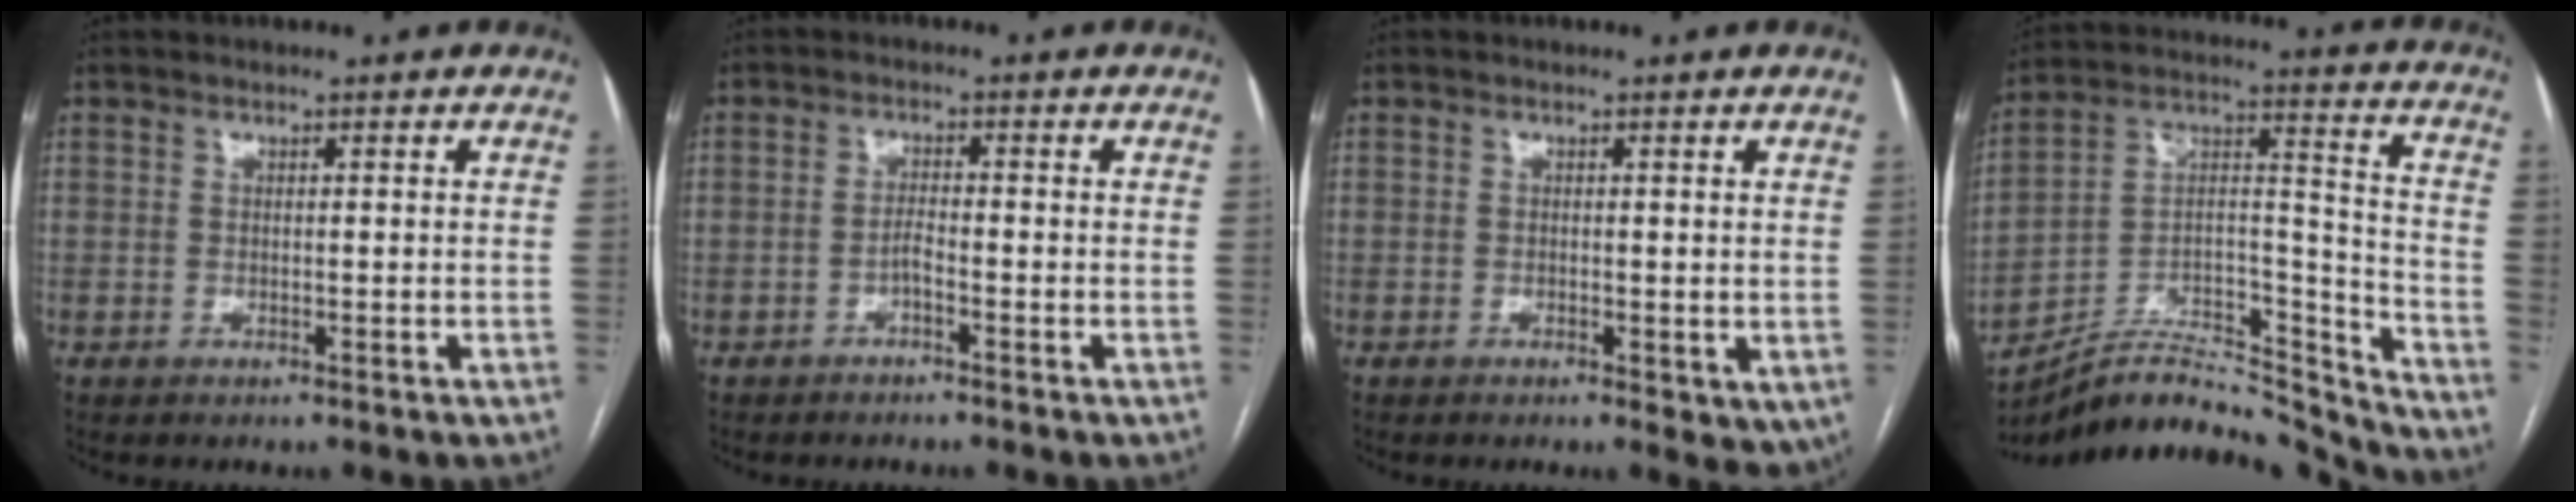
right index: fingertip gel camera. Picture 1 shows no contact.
{"total": 1.5, "force": [-1.1, 0.5, 1.0], "torque": [-0.014, 0.004, -0.020]}
{"total": 4.0, "force": [-0.9, 2.1, 3.3], "torque": [-0.029, -0.006, -0.011]}
{"total": 20.5, "force": [-19.9, 2.7, 3.9], "torque": [-0.072, 0.053, -0.323]}